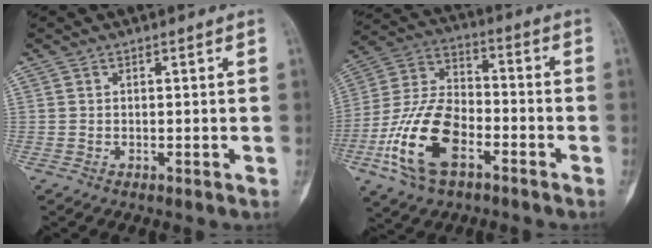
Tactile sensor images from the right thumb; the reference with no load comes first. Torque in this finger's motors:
{"motor_torque": [0.42, 0.63, 1.77, -0.89, 0.12]}